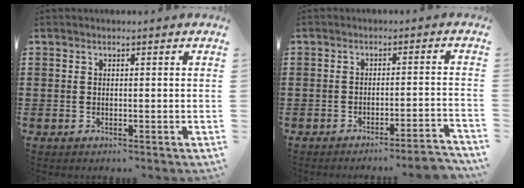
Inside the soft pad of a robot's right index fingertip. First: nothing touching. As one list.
[{"total": 3.2, "force": [-2.9, -0.4, 1.3], "torque": [-0.023, -0.008, -0.060]}]